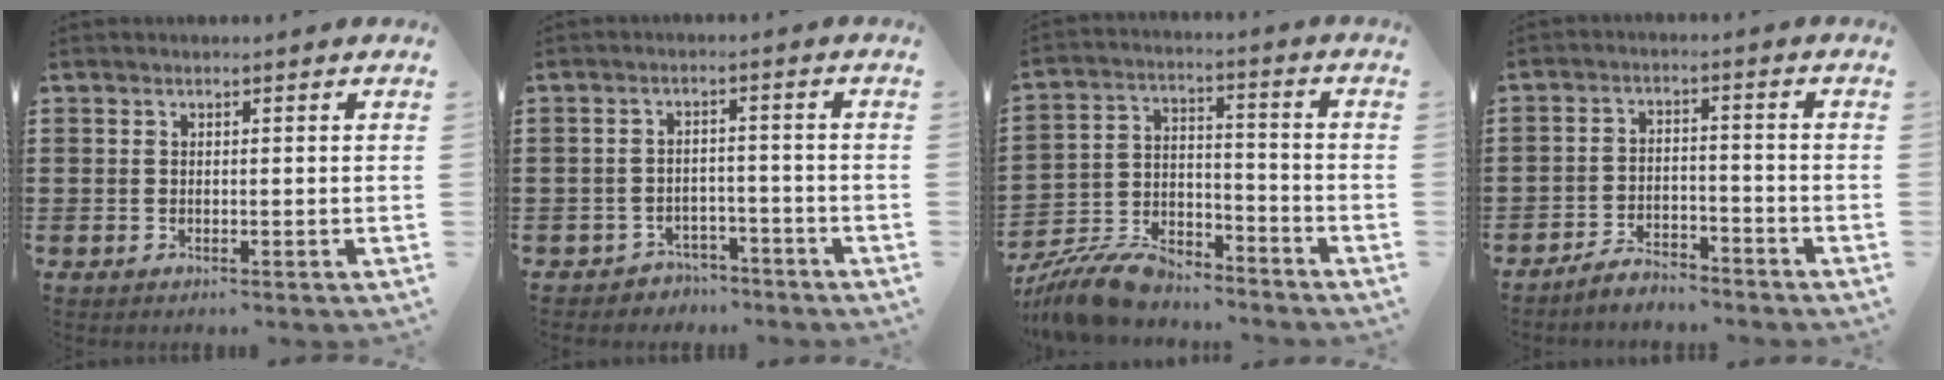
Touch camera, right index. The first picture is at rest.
{"total": 2.9, "force": [-2.7, 1.1, 0.0], "torque": [-0.010, 0.004, -0.056]}
{"total": 10.0, "force": [-9.3, 2.4, 2.9], "torque": [-0.068, 0.025, -0.182]}
{"total": 3.9, "force": [-3.8, 0.7, 0.5], "torque": [-0.013, 0.011, -0.077]}